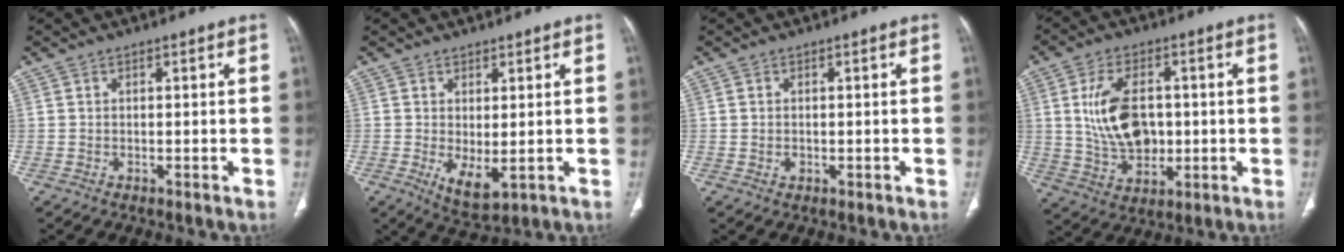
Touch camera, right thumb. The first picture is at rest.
{"total": 5.1, "force": [-0.7, 2.2, 4.6], "torque": [-0.075, -0.018, 0.002]}
{"total": 1.0, "force": [-0.1, 0.8, 0.6], "torque": [-0.010, 0.001, -0.001]}
{"total": 12.5, "force": [1.1, 8.0, 9.5], "torque": [-0.156, -0.004, 0.032]}